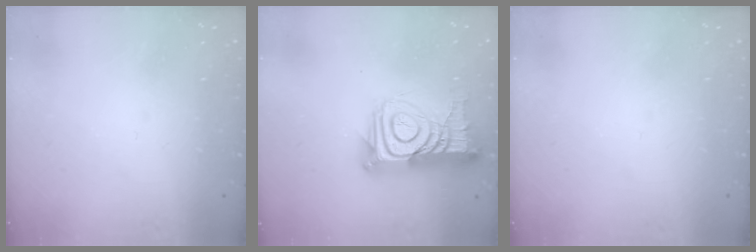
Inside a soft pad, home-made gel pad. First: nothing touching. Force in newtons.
{"total": 19.3, "press": 19.2, "slide": 1.6}
{"total": 0.0}